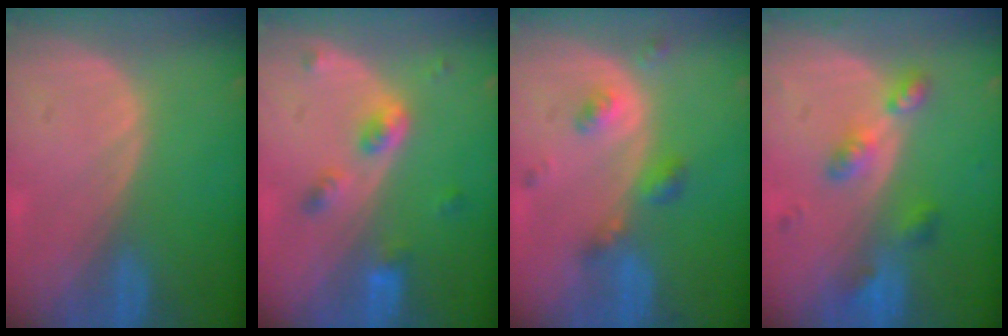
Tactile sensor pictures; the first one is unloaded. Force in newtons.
{"total": 4.6, "press": 4.4, "slide": 1.4}
{"total": 4.8, "press": 4.3, "slide": 2.1}
{"total": 4.8, "press": 4.8, "slide": 0.1}